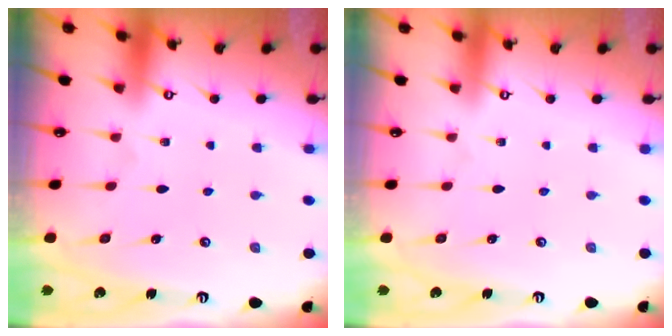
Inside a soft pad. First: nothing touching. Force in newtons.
{"total": 0.0}